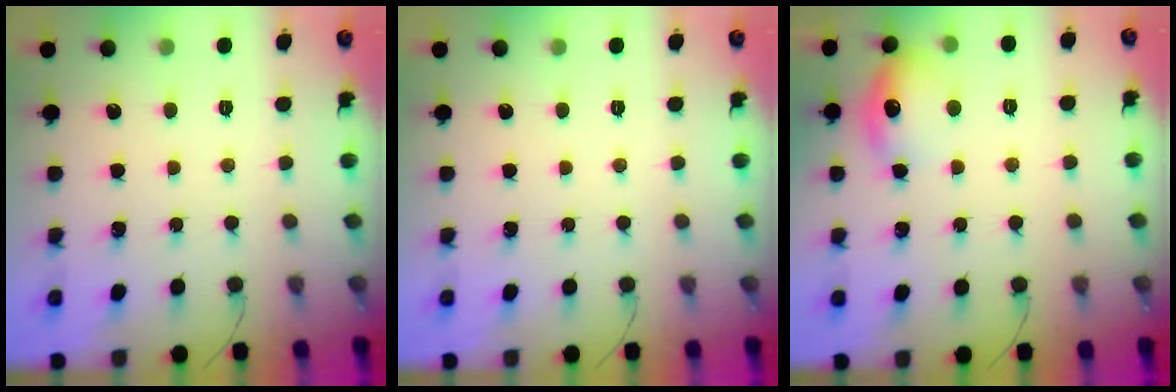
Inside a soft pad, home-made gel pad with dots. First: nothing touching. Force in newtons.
{"total": 0.0}
{"total": 11.7, "press": 11.6, "slide": 0.7}